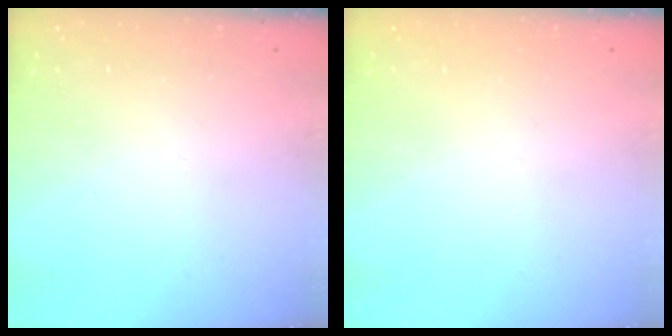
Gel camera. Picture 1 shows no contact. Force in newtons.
{"total": 0.0}